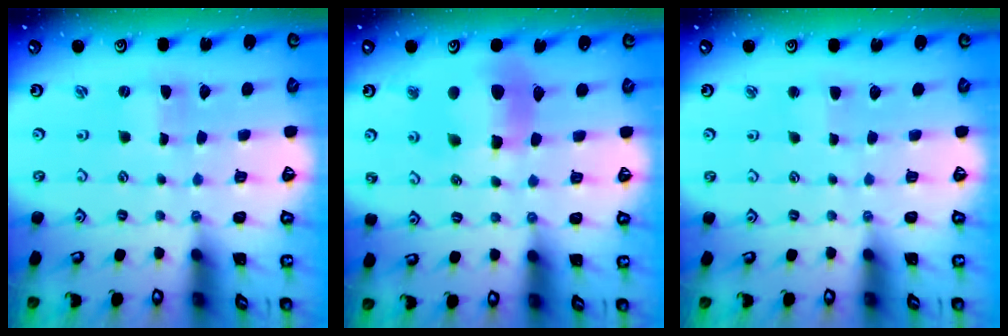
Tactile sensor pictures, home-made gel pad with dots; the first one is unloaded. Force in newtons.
{"total": 12.1, "press": 12.0, "slide": 1.6}
{"total": 2.5, "press": 2.5, "slide": 0.3}